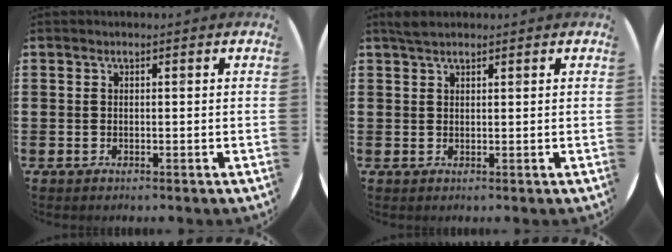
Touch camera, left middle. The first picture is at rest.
{"total": 1.7, "force": [1.5, 0.5, 0.6], "torque": [-0.015, 0.004, 0.028]}